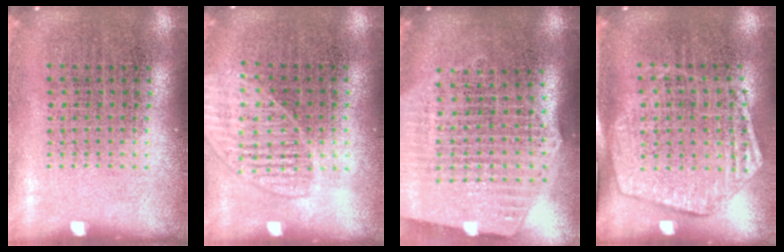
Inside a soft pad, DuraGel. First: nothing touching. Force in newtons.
{"total": 1.4, "press": 1.3, "slide": 0.6}
{"total": 2.6, "press": 2.2, "slide": 1.4}
{"total": 1.8, "press": 1.5, "slide": 0.8}